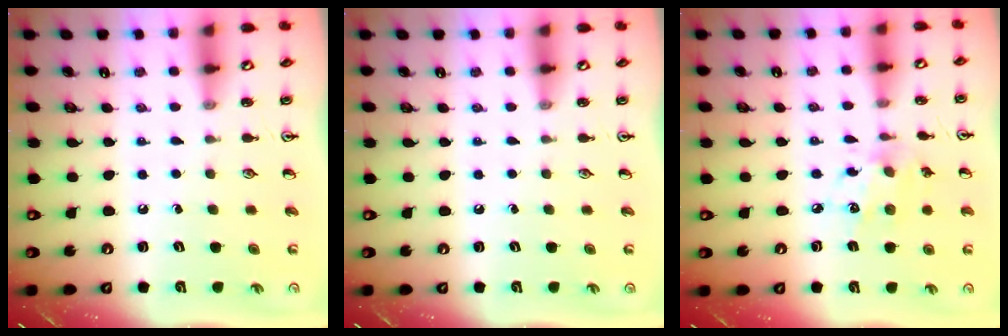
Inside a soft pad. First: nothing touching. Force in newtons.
{"total": 0.0}
{"total": 8.5, "press": 8.5, "slide": 0.6}